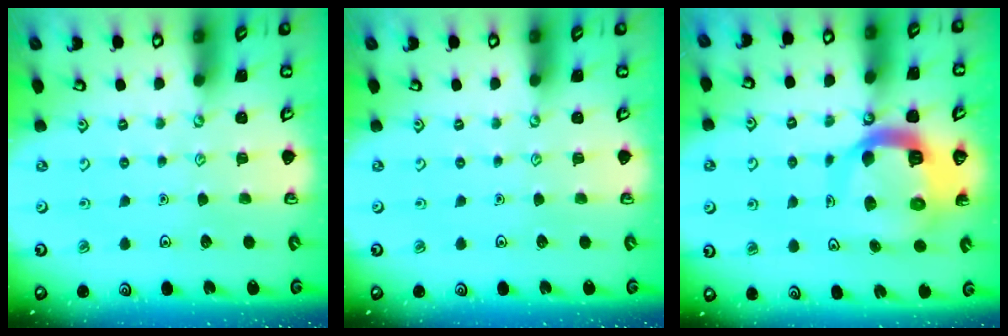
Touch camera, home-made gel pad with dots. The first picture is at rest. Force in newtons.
{"total": 0.0}
{"total": 12.9, "press": 12.8, "slide": 1.6}